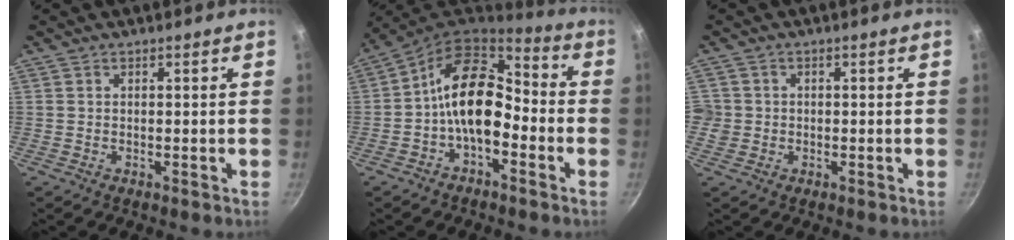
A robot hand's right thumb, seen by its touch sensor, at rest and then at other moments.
{"total": 13.2, "force": [-3.1, 8.0, 10.0], "torque": [-0.139, 0.055, -0.073]}
{"total": 2.8, "force": [-0.5, 2.7, 0.6], "torque": [0.001, 0.011, -0.009]}